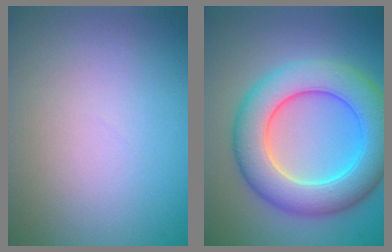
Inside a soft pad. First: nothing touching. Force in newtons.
{"total": 9.0, "press": 9.0, "slide": 0.2}